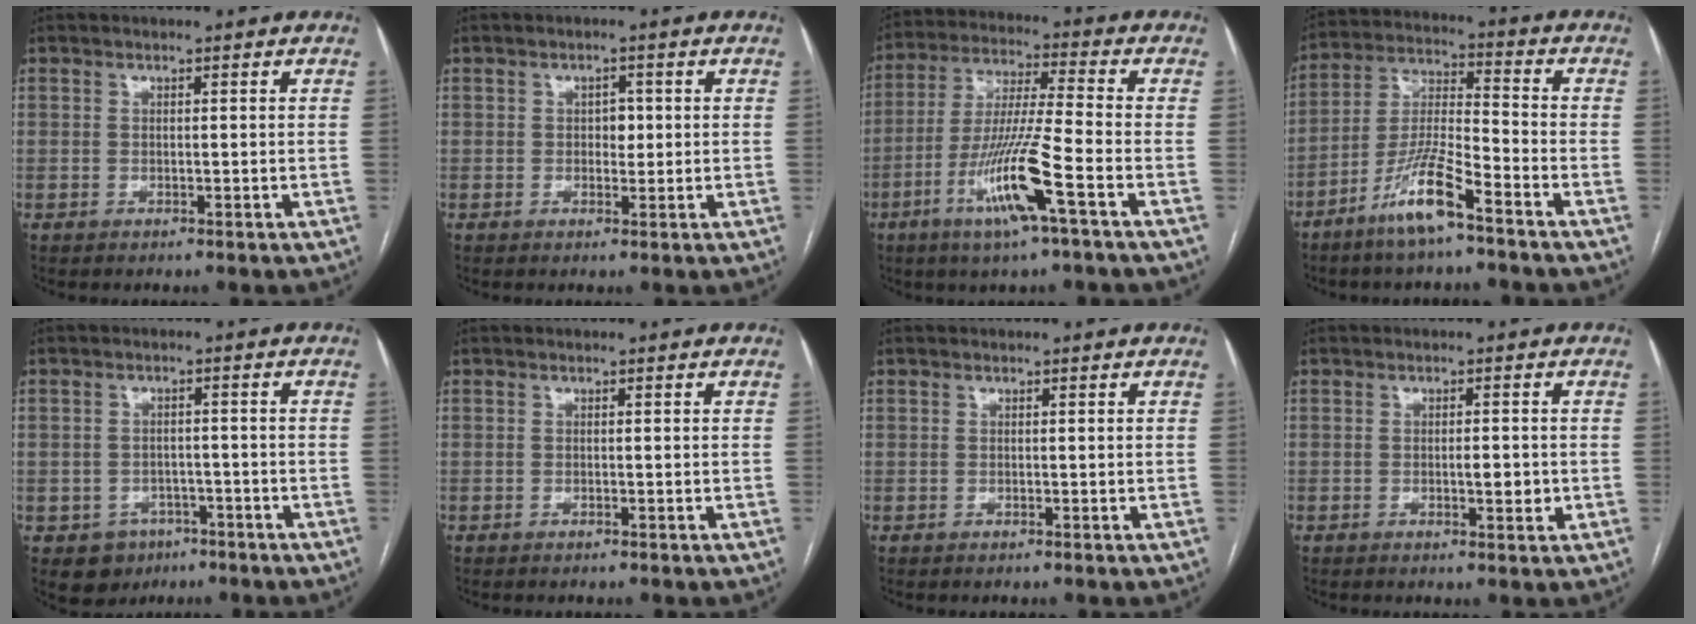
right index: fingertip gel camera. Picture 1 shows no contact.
{"total": 2.1, "force": [0.1, 1.4, 1.5], "torque": [-0.017, 0.002, 0.002]}
{"total": 12.8, "force": [-5.6, -0.4, 11.5], "torque": [-0.231, -0.014, -0.109]}
{"total": 10.3, "force": [-6.7, 0.9, 7.8], "torque": [-0.162, -0.013, -0.134]}
{"total": 5.5, "force": [-2.9, 4.5, 0.8], "torque": [-0.006, 0.011, -0.036]}
{"total": 0.0}
{"total": 0.0}
{"total": 2.7, "force": [-0.5, 0.9, 2.5], "torque": [-0.041, 0.000, -0.005]}